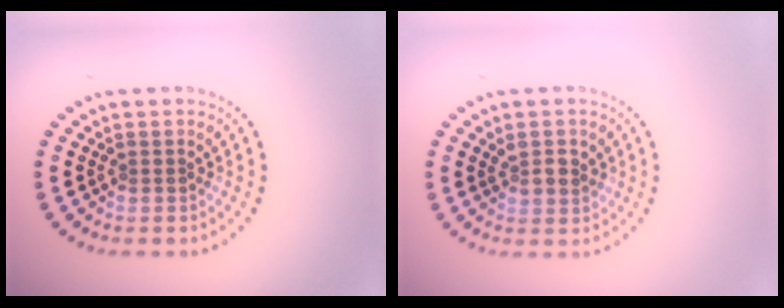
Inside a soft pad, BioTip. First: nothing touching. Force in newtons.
{"total": 2.0, "press": 1.9, "slide": 0.7}